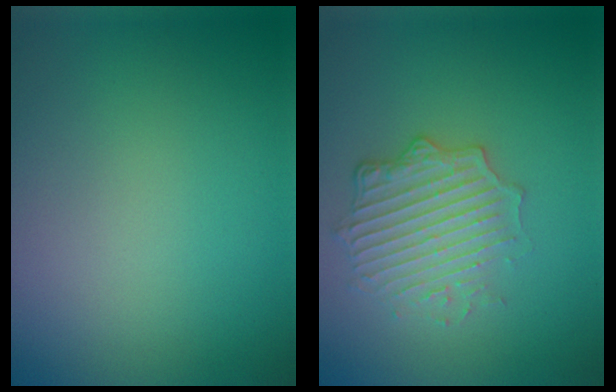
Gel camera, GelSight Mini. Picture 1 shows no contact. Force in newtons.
{"total": 3.9, "press": 3.3, "slide": 2.1}